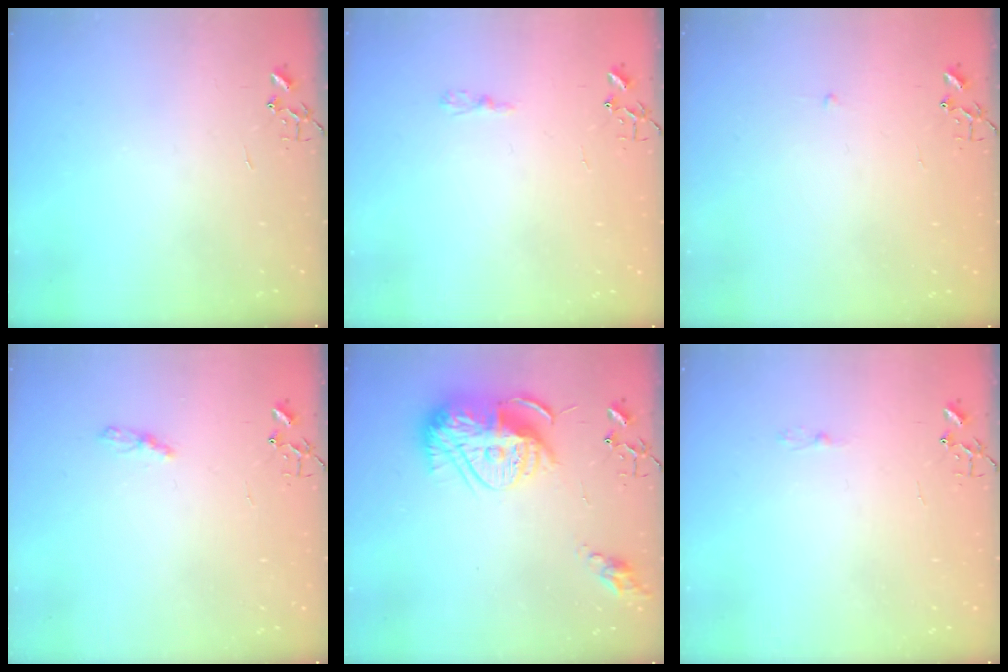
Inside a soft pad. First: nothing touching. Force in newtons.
{"total": 3.6, "press": 3.6, "slide": 0.4}
{"total": 2.3, "press": 2.3, "slide": 0.3}
{"total": 4.7, "press": 4.7, "slide": 0.4}
{"total": 15.8, "press": 15.8, "slide": 1.4}
{"total": 2.5, "press": 2.5, "slide": 0.3}